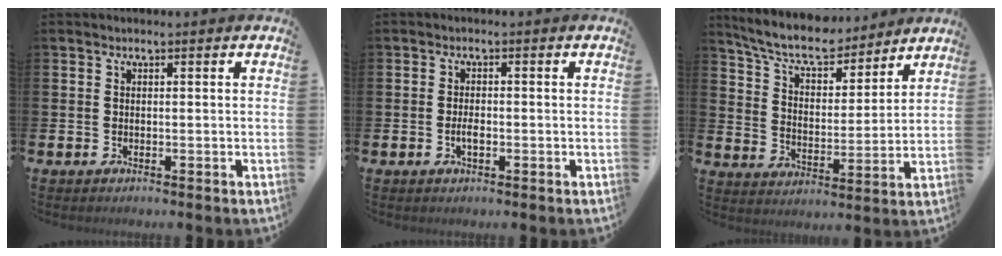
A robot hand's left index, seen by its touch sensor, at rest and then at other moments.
{"total": 1.9, "force": [-0.5, 0.8, 1.6], "torque": [-0.024, -0.002, -0.011]}
{"total": 8.2, "force": [7.5, 2.2, 2.7], "torque": [-0.079, -0.049, 0.129]}